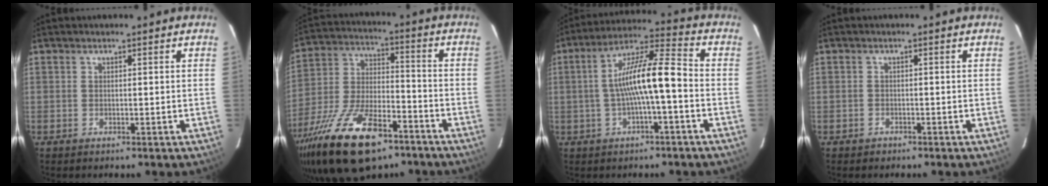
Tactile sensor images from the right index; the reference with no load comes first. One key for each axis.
{"total": 23.6, "fx": -14.7, "fy": 9.9, "fz": 15.6, "tx": -0.316, "ty": -0.031, "tz": -0.250}
{"total": 11.3, "fx": -1.9, "fy": 1.6, "fz": 11.1, "tx": -0.200, "ty": 0.024, "tz": -0.032}
{"total": 1.2, "fx": -0.8, "fy": 0.8, "fz": 0.1, "tx": -0.002, "ty": 0.005, "tz": -0.010}